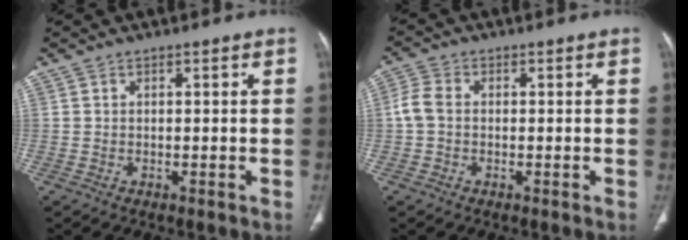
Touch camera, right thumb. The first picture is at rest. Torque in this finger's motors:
{"motor_torque": [-0.15, 0.15, 0.20, -0.19, 0.15]}